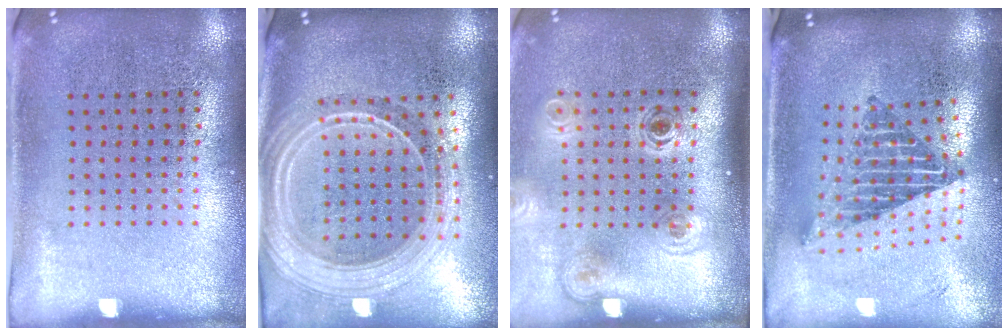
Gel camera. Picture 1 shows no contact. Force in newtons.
{"total": 2.5, "press": 2.2, "slide": 1.3}
{"total": 1.8, "press": 1.2, "slide": 1.4}
{"total": 2.2, "press": 1.6, "slide": 1.5}